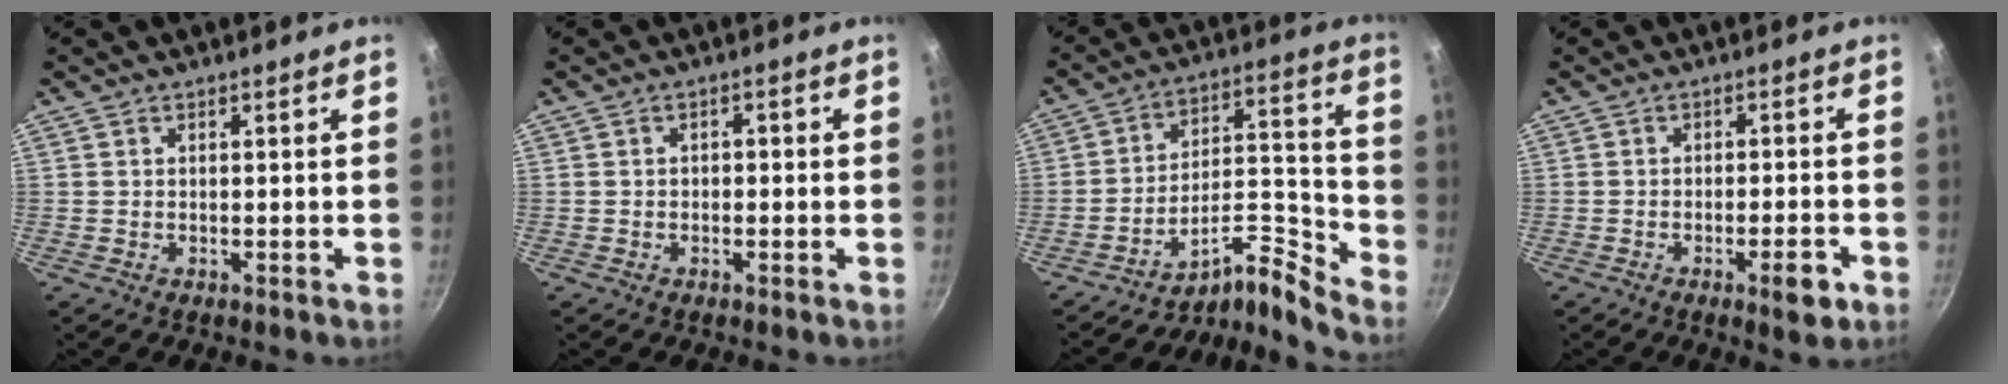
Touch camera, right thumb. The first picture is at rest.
{"total": 1.5, "force": [-0.4, 1.1, 0.9], "torque": [-0.014, 0.007, -0.007]}
{"total": 10.7, "force": [-9.9, 1.2, 3.8], "torque": [-0.041, 0.115, -0.182]}
{"total": 5.2, "force": [-2.5, 1.4, 4.4], "torque": [-0.057, 0.016, -0.030]}